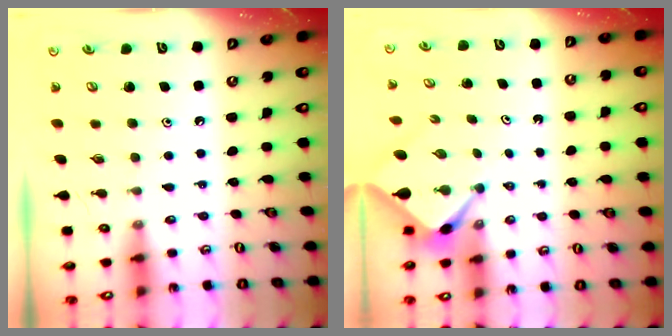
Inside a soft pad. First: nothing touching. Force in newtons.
{"total": 2.5, "press": 2.5, "slide": 0.3}